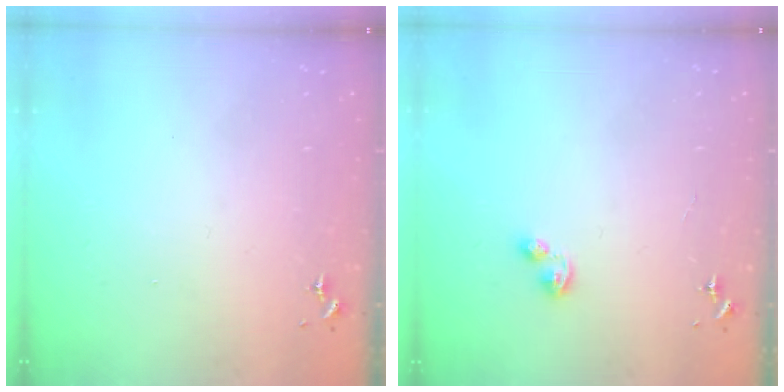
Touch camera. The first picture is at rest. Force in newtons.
{"total": 2.8, "press": 2.8, "slide": 0.5}